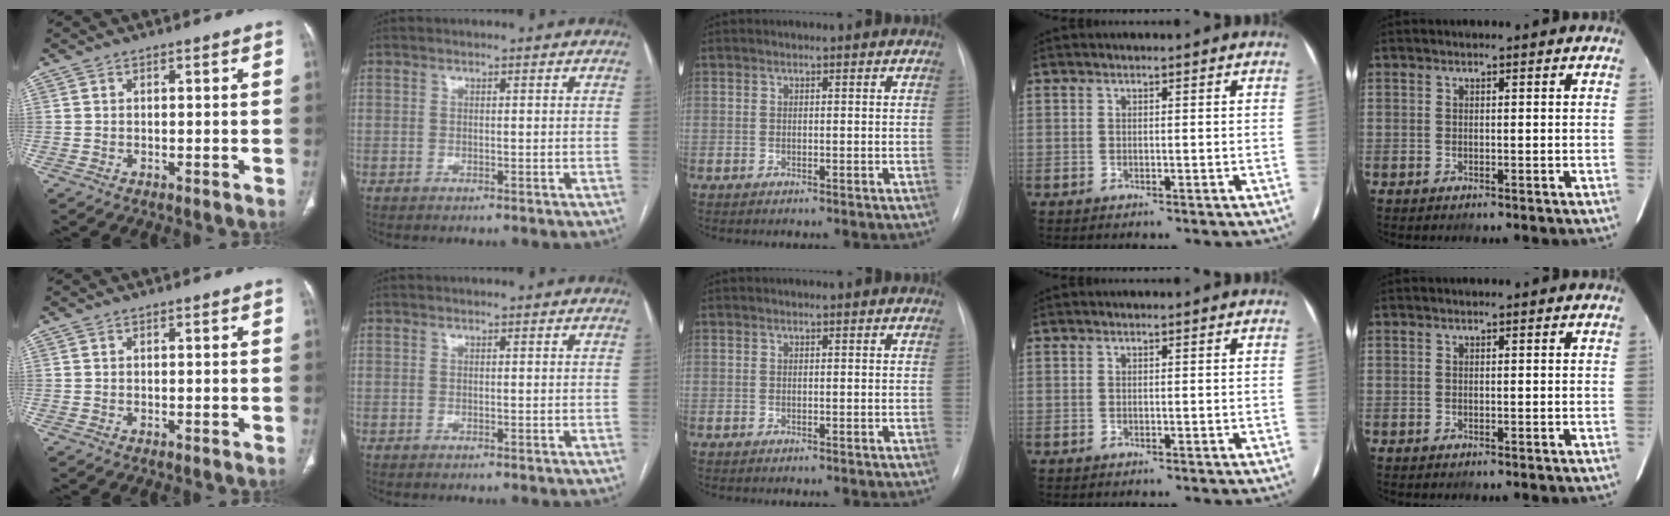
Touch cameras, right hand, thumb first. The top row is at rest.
{}